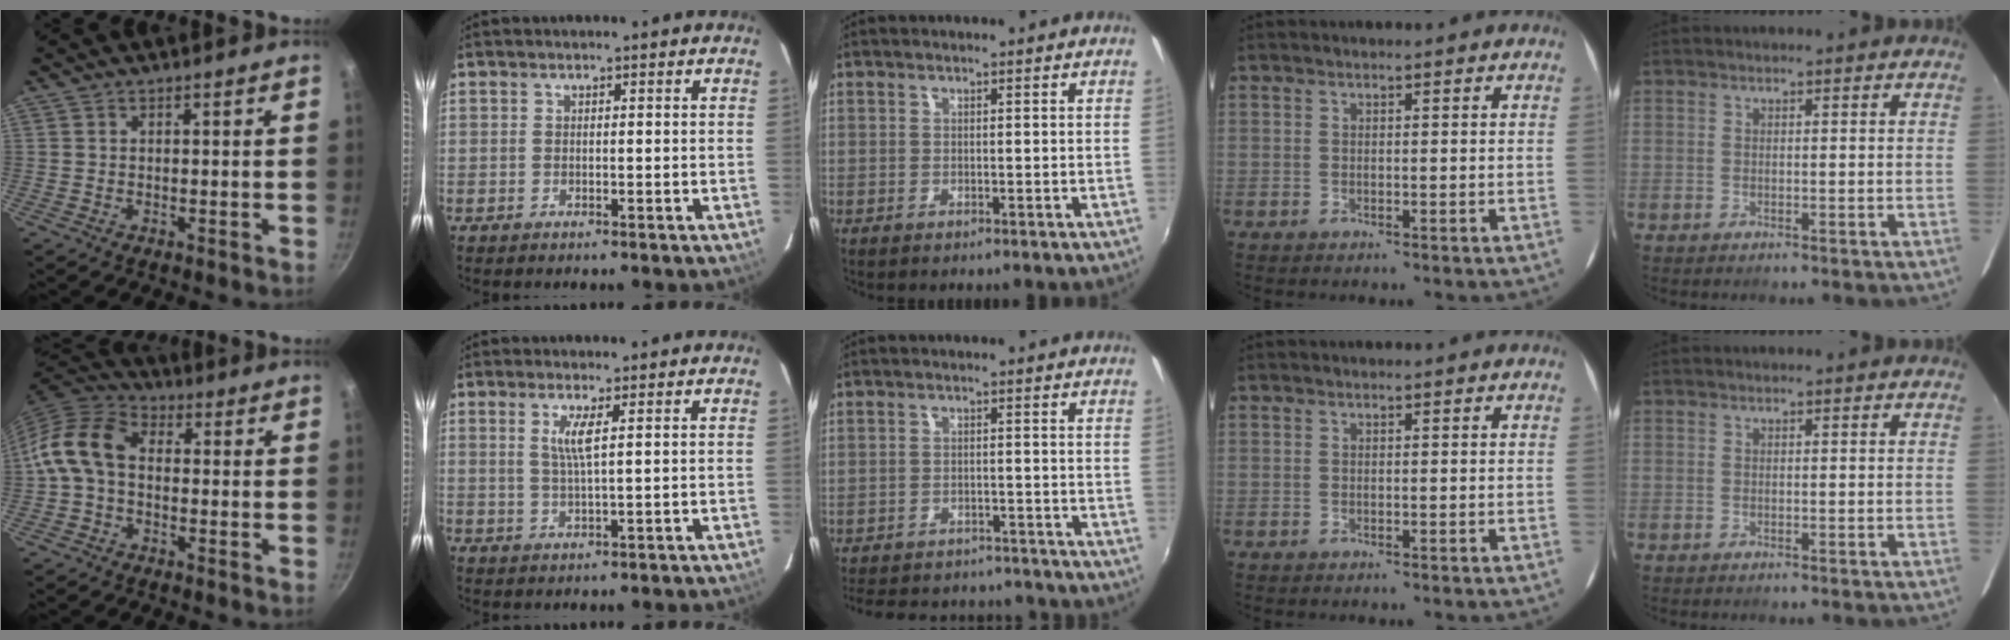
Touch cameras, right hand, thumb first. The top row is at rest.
{"thumb": {"total": 10.0, "force": [-0.6, 6.9, 7.2], "torque": [-0.131, 0.035, -0.031]}, "index": {"total": 3.7, "force": [1.3, -0.2, 3.4], "torque": [-0.069, -0.006, 0.025]}, "middle": {"total": 17.7, "force": [-15.4, 6.4, 6.1], "torque": [-0.139, 0.013, -0.202]}}